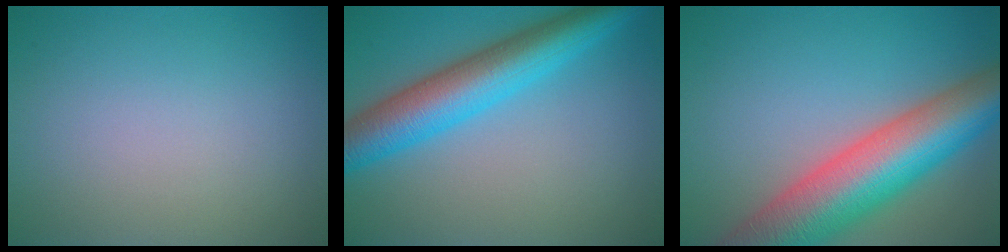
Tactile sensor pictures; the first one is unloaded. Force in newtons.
{"total": 7.7, "press": 7.7, "slide": 0.2}
{"total": 12.0, "press": 12.0, "slide": 0.8}